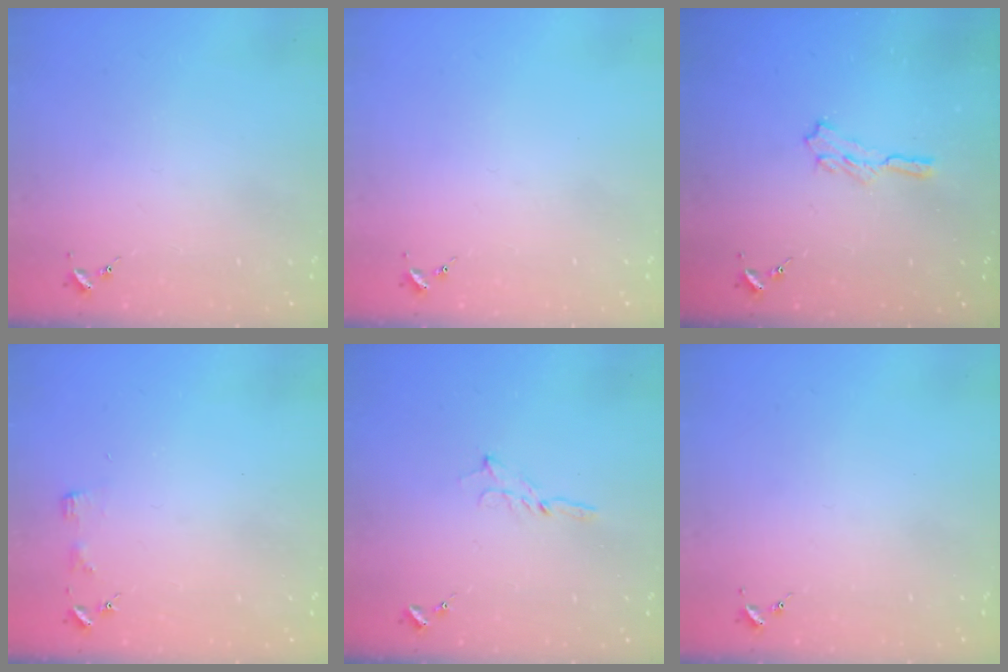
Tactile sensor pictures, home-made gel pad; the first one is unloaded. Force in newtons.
{"total": 0.0}
{"total": 5.0, "press": 5.0, "slide": 0.8}
{"total": 3.4, "press": 3.3, "slide": 0.4}
{"total": 2.5, "press": 2.5, "slide": 0.2}
{"total": 0.0}